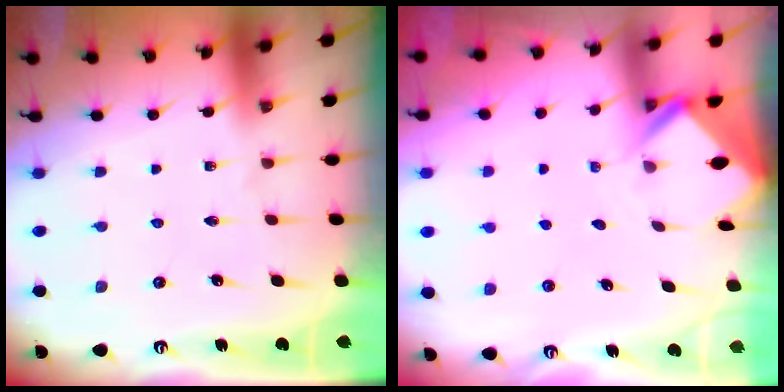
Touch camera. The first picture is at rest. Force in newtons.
{"total": 2.6, "press": 2.6, "slide": 0.2}